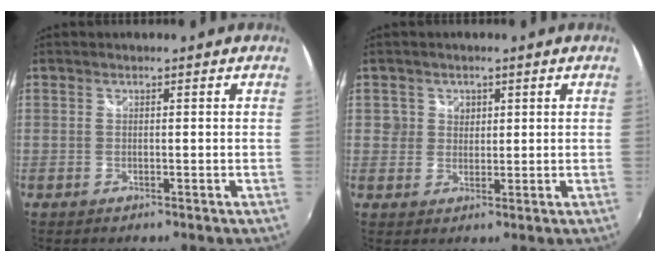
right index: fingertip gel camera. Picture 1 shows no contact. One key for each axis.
{"total": 3.0, "fx": 0.7, "fy": 2.9, "fz": 0.2, "tx": 0.008, "ty": 0.012, "tz": 0.010}